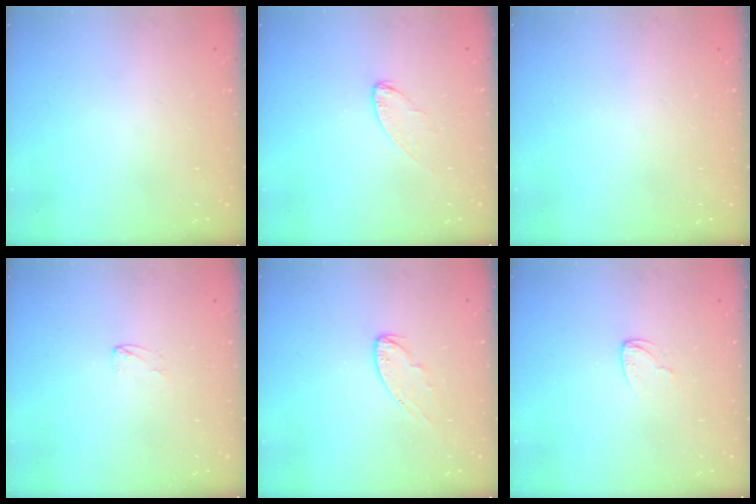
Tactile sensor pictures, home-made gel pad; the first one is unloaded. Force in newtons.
{"total": 4.3, "press": 4.3, "slide": 0.3}
{"total": 0.0}
{"total": 3.0, "press": 3.0, "slide": 0.3}
{"total": 6.3, "press": 6.3, "slide": 0.8}
{"total": 3.8, "press": 3.8, "slide": 0.3}